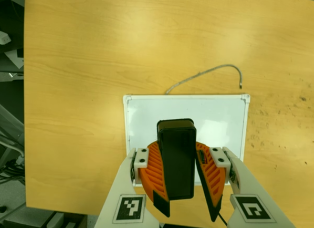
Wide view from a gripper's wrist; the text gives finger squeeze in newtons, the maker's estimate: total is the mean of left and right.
{"total": 10.9, "left": 10.6, "right": 11.1}